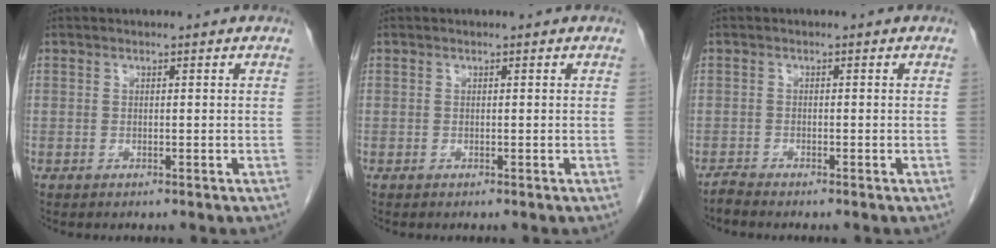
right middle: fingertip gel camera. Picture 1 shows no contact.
{"total": 0.0}
{"total": 1.2, "force": [-1.1, -0.2, 0.1], "torque": [-0.005, -0.004, -0.024]}